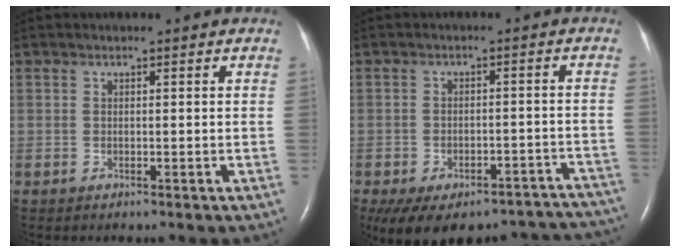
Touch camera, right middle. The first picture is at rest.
{"total": 21.7, "force": [-17.7, 9.4, 8.4], "torque": [-0.112, 0.015, -0.206]}